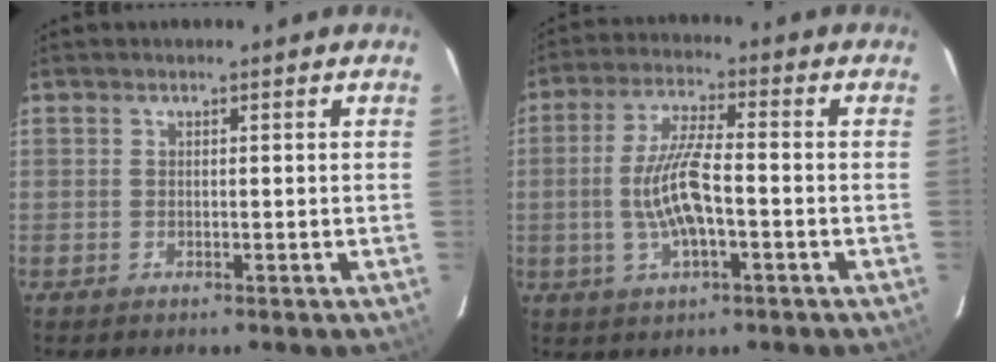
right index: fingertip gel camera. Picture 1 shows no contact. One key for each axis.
{"total": 9.7, "fx": -2.1, "fy": 2.3, "fz": 9.1, "tx": -0.182, "ty": -0.002, "tz": -0.038}